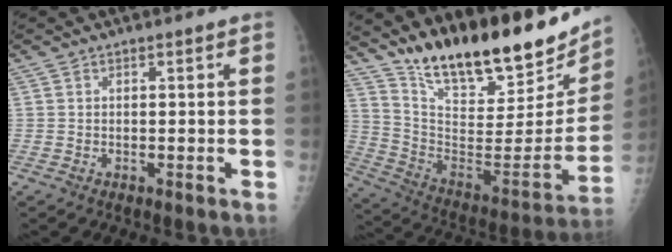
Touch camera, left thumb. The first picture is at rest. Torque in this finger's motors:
{"motor_torque": [0.40, 0.27, 1.41, -1.36, 0.13]}